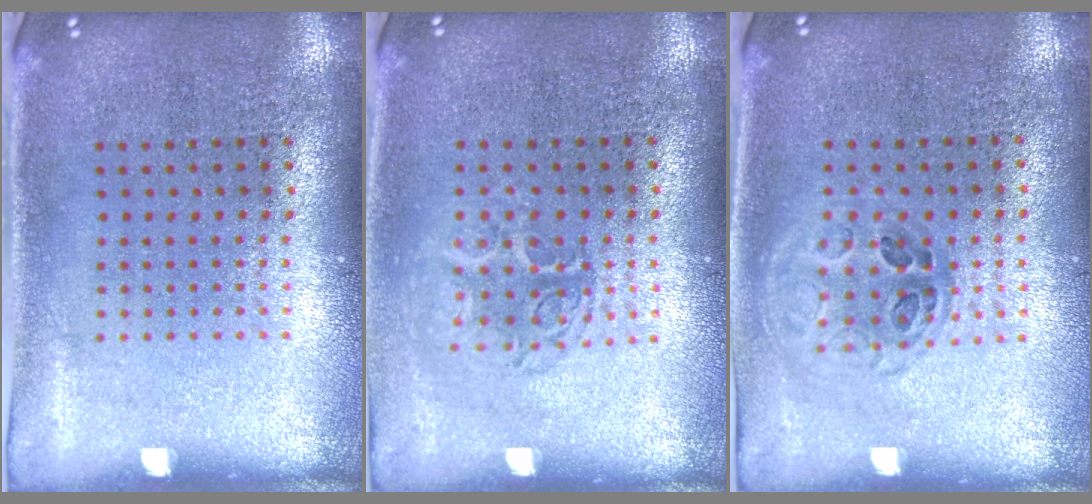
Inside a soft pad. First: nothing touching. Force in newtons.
{"total": 1.4, "press": 1.1, "slide": 0.8}
{"total": 1.1, "press": 1.0, "slide": 0.5}